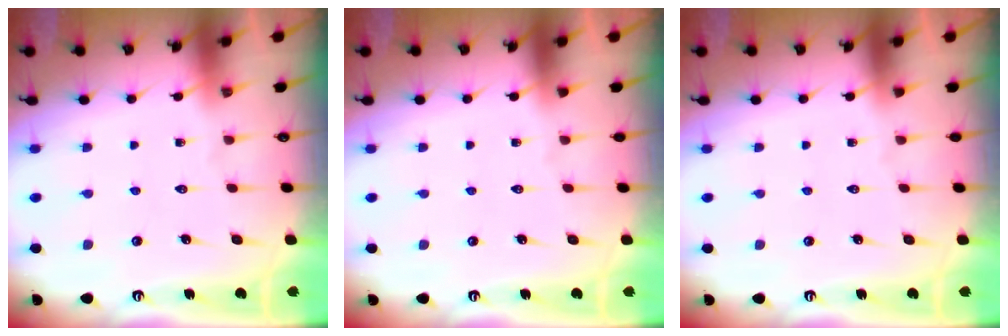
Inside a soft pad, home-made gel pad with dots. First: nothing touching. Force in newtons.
{"total": 0.0}
{"total": 0.0}